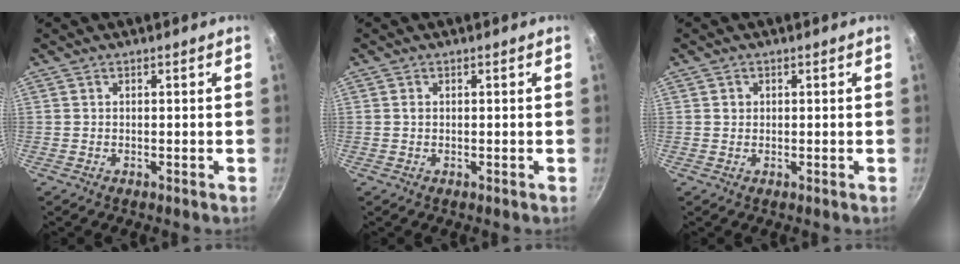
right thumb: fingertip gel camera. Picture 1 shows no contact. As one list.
[{"total": 0.7, "force": [0.1, 0.6, 0.4], "torque": [-0.006, 0.002, 0.002]}, {"total": 1.2, "force": [0.3, 1.1, 0.3], "torque": [-0.002, 0.002, 0.003]}]